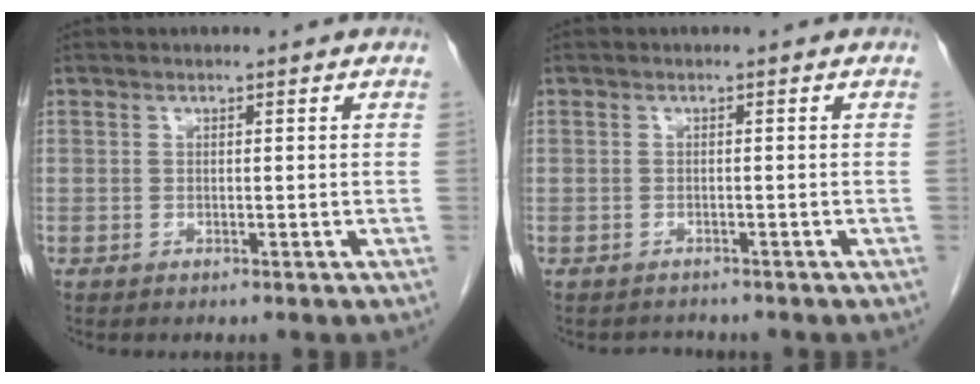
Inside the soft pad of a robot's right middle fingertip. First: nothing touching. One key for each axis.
{"total": 1.4, "fx": -1.3, "fy": 0.5, "fz": -0.4, "tx": 0.002, "ty": -0.004, "tz": -0.021}